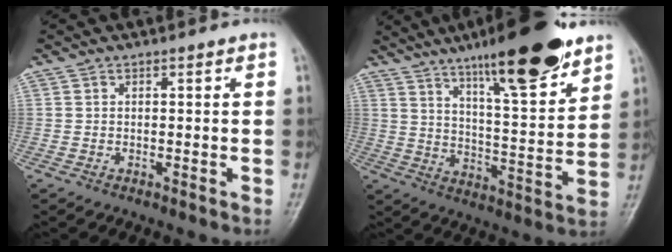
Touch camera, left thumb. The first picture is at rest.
{"total": 19.4, "force": [13.2, 3.7, 13.7], "torque": [-0.183, -0.067, 0.209]}